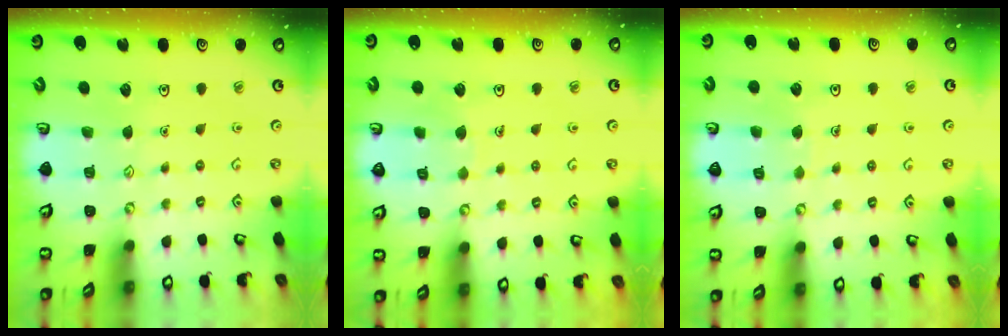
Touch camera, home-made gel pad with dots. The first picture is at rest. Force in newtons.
{"total": 3.1, "press": 3.0, "slide": 0.3}
{"total": 2.9, "press": 2.9, "slide": 0.2}